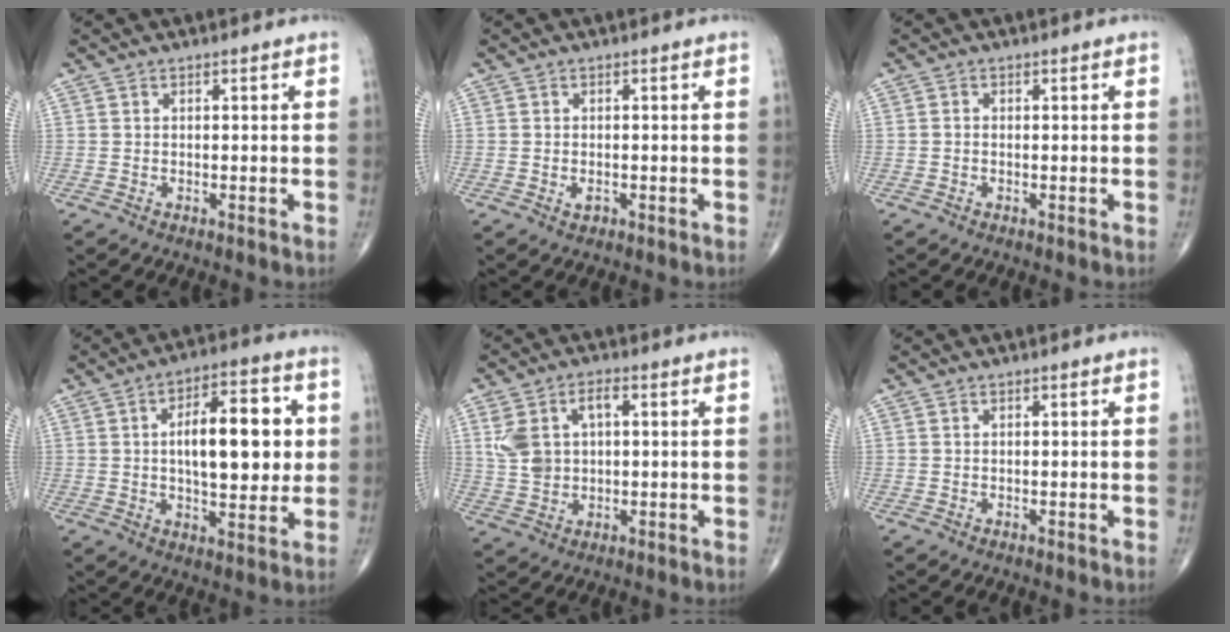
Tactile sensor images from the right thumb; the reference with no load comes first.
{"total": 1.4, "force": [-0.4, 0.9, 0.9], "torque": [-0.013, 0.000, -0.006]}
{"total": 0.6, "force": [-0.1, 0.5, 0.3], "torque": [-0.003, 0.001, -0.007]}
{"total": 15.8, "force": [1.8, 7.0, 14.1], "torque": [-0.177, 0.006, 0.024]}
{"total": 8.1, "force": [1.6, 5.2, 5.9], "torque": [-0.113, 0.016, 0.035]}
{"total": 0.0}